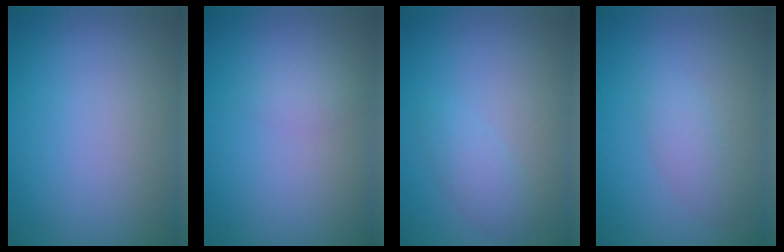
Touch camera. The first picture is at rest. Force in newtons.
{"total": 1.0, "press": 1.0, "slide": 0.2}
{"total": 1.7, "press": 1.7, "slide": 0.1}
{"total": 1.7, "press": 1.7, "slide": 0.1}